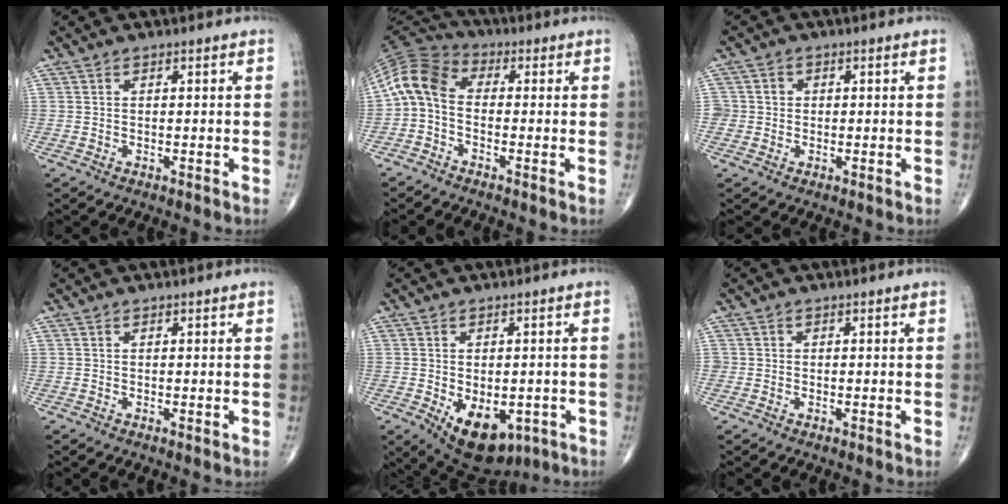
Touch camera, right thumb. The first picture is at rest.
{"total": 9.0, "force": [-0.7, 6.2, 6.5], "torque": [-0.120, 0.027, -0.034]}
{"total": 2.8, "force": [-0.1, 2.8, 0.2], "torque": [0.023, 0.009, -0.004]}
{"total": 0.0}
{"total": 11.8, "force": [-4.3, 7.0, 8.5], "torque": [-0.107, -0.003, -0.045]}
{"total": 0.8, "force": [-0.1, 0.8, 0.0], "torque": [0.006, 0.005, -0.005]}